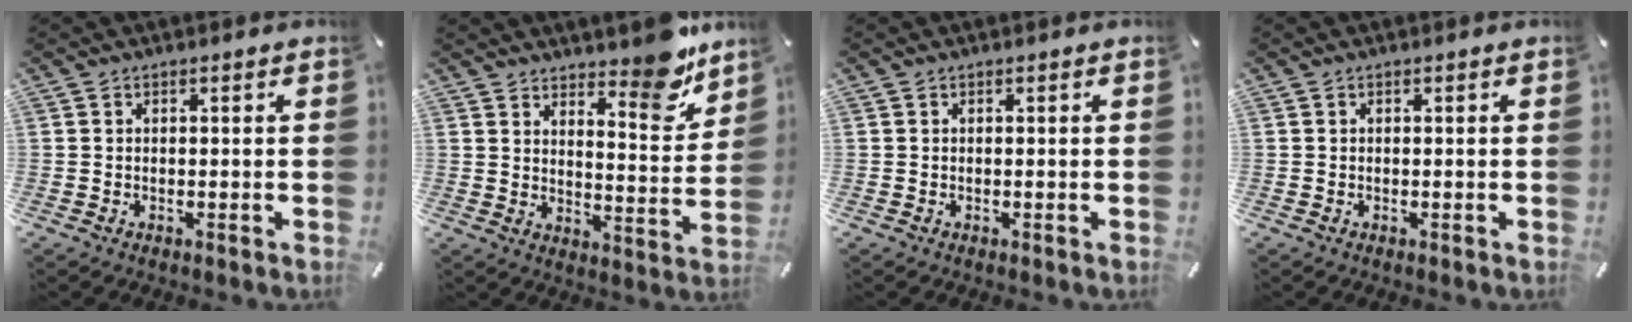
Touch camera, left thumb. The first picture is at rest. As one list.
[{"total": 11.1, "force": [9.5, 3.9, 4.4], "torque": [-0.032, -0.088, 0.163]}, {"total": 0.0}, {"total": 0.0}]